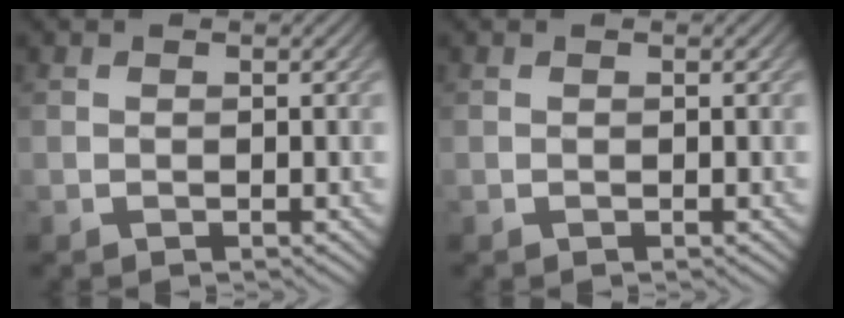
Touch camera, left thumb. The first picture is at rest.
{"total": 0.0}